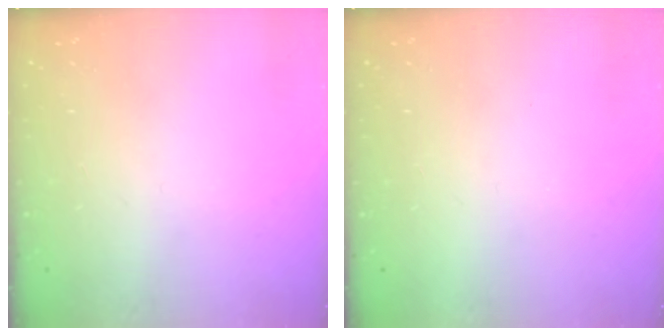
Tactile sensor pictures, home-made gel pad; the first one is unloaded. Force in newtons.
{"total": 1.5, "press": 1.5, "slide": 0.1}